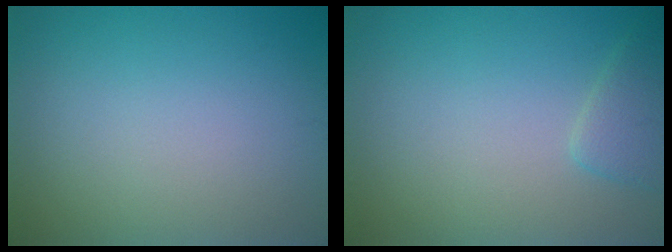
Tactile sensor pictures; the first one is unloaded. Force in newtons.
{"total": 2.1, "press": 2.1, "slide": 0.2}